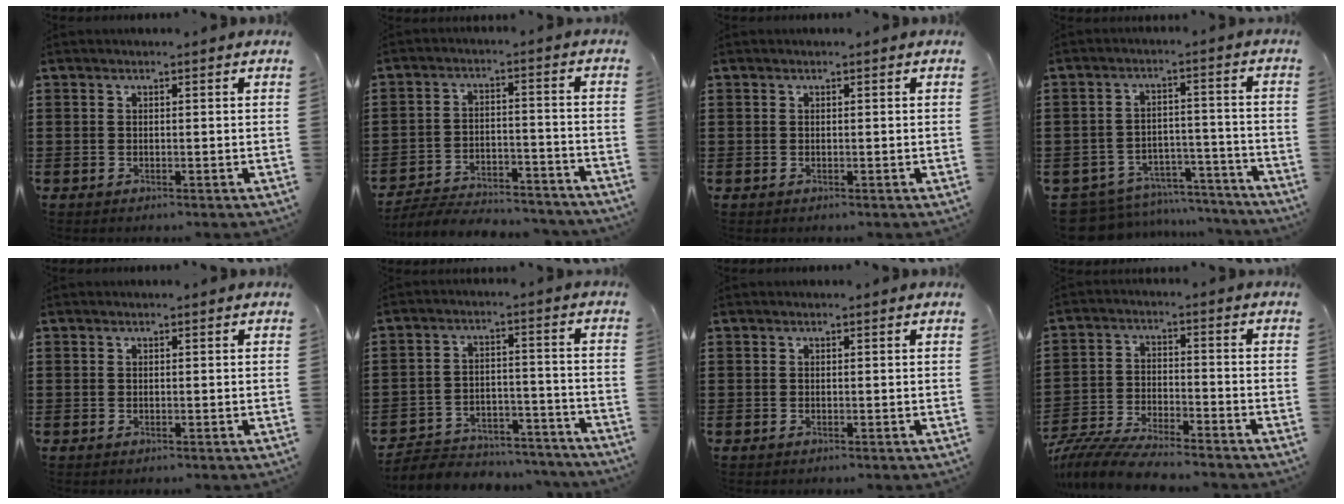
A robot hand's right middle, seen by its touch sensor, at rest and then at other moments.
{"total": 5.5, "force": [-5.3, 0.8, 1.0], "torque": [-0.022, 0.009, -0.108]}
{"total": 0.0}
{"total": 7.4, "force": [-7.1, 1.7, 1.3], "torque": [-0.035, 0.019, -0.142]}
{"total": 0.0}
{"total": 5.4, "force": [-5.2, 1.2, 0.5], "torque": [-0.017, 0.012, -0.109]}
{"total": 0.0}
{"total": 7.2, "force": [-7.0, 0.5, 1.9], "torque": [-0.042, 0.003, -0.137]}